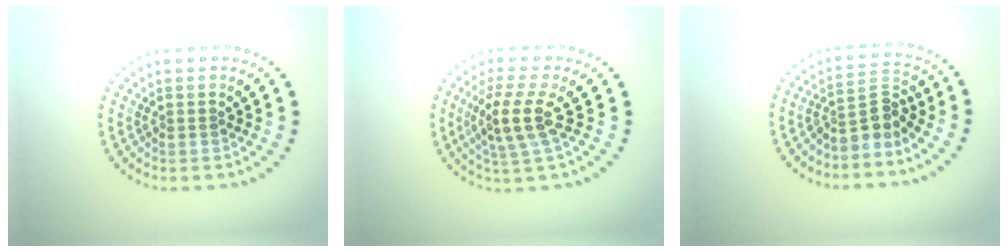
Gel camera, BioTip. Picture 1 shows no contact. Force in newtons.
{"total": 3.7, "press": 3.2, "slide": 1.9}
{"total": 3.0, "press": 2.2, "slide": 2.1}